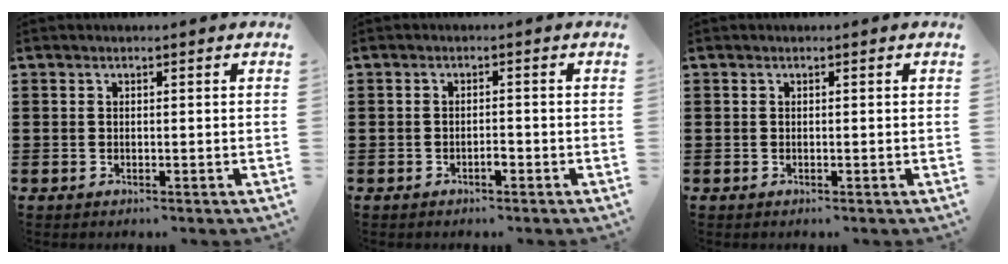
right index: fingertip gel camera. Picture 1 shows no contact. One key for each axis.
{"total": 1.4, "fx": -0.8, "fy": 0.4, "fz": 1.1, "tx": -0.024, "ty": -0.002, "tz": -0.014}
{"total": 0.0}